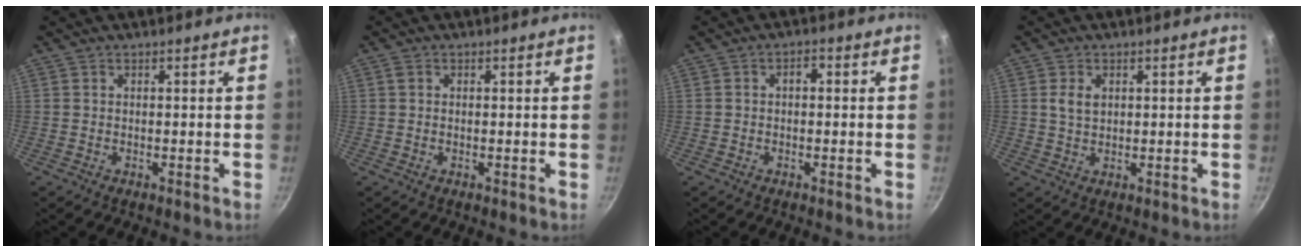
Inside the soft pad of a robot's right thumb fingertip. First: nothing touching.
{"total": 0.9, "force": [0.2, 0.7, 0.5], "torque": [-0.011, 0.003, 0.002]}
{"total": 1.9, "force": [0.0, 1.2, 1.4], "torque": [-0.018, 0.010, -0.003]}
{"total": 3.4, "force": [0.9, 2.3, 2.3], "torque": [-0.035, -0.002, 0.017]}